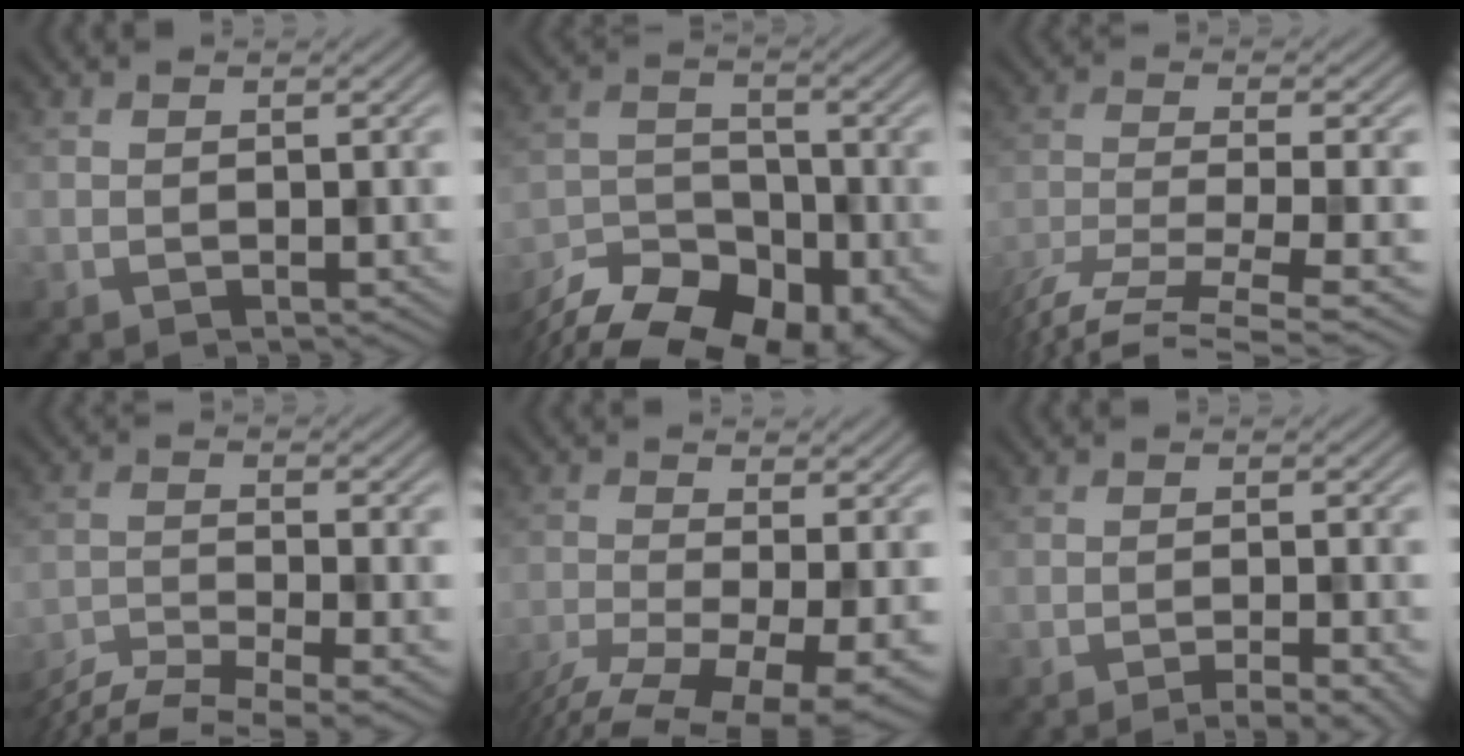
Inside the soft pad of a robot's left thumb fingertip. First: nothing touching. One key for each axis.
{"total": 15.6, "fx": -12.2, "fy": 7.5, "fz": 6.2, "tx": -0.126, "ty": -0.034, "tz": -0.179}
{"total": 8.9, "fx": -6.1, "fy": 2.0, "fz": 6.2, "tx": -0.125, "ty": -0.019, "tz": -0.108}
{"total": 8.0, "fx": -6.6, "fy": 1.4, "fz": 4.4, "tx": -0.089, "ty": -0.011, "tz": -0.121}
{"total": 10.6, "fx": -6.2, "fy": 3.4, "fz": 8.0, "tx": -0.163, "ty": -0.027, "tz": -0.094}
{"total": 4.3, "fx": -2.7, "fy": 0.7, "fz": 3.2, "tx": -0.040, "ty": 0.008, "tz": -0.046}